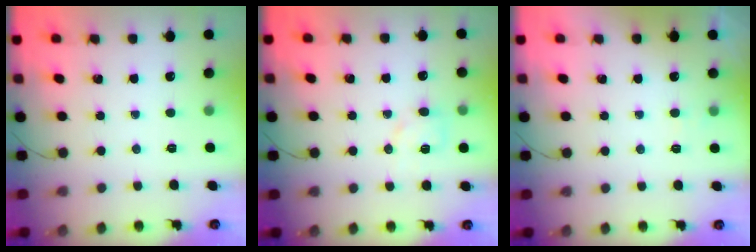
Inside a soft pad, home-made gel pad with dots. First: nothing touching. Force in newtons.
{"total": 5.2, "press": 4.9, "slide": 1.6}
{"total": 2.3, "press": 2.0, "slide": 1.2}